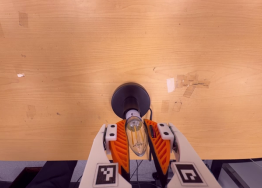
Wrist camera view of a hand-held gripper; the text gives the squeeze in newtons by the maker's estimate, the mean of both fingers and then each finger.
{"total": 16.4, "left": 16.8, "right": 16.0}